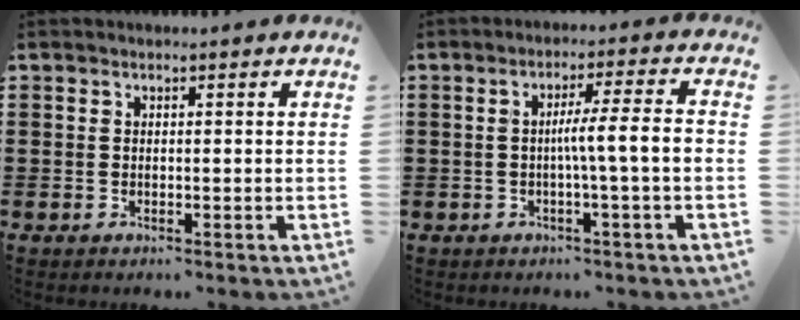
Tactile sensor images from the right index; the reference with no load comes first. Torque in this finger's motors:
{"motor_torque": [1.50, -0.55, 0.69, 0.19]}